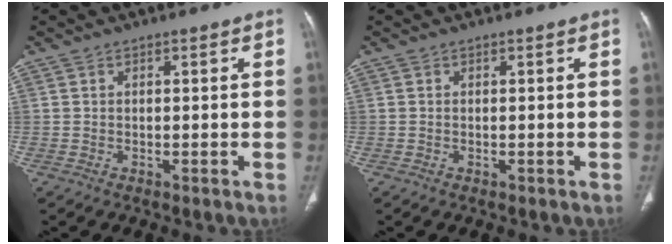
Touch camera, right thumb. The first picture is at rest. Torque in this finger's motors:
{"motor_torque": [-0.66, -0.28, 0.32, -0.20, 0.07]}